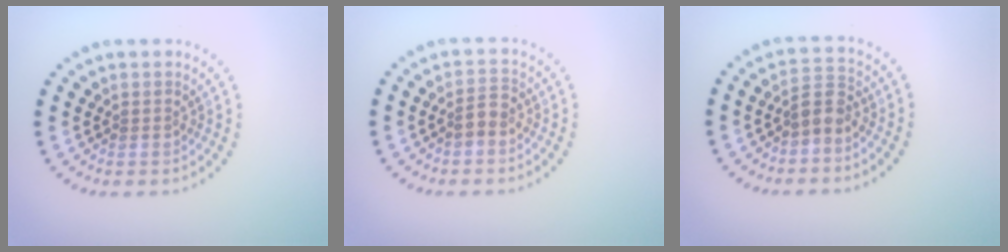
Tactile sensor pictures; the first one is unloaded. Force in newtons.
{"total": 1.7, "press": 1.5, "slide": 0.8}
{"total": 2.1, "press": 1.8, "slide": 1.1}